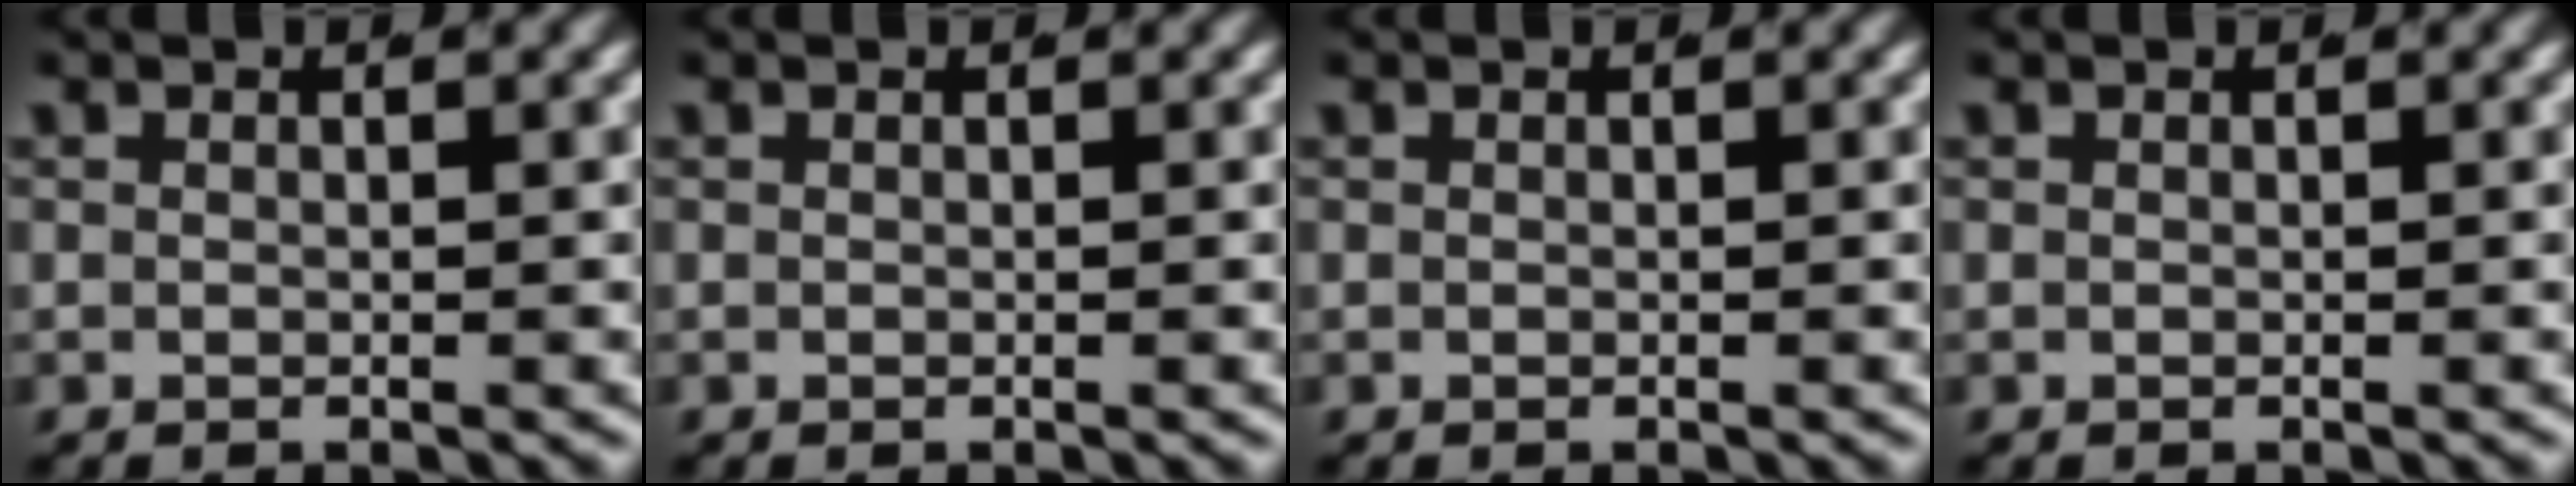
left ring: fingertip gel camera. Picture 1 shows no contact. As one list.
[{"total": 0.0}, {"total": 0.0}, {"total": 0.0}]